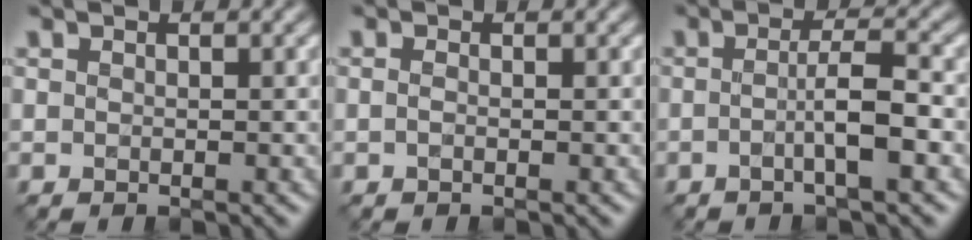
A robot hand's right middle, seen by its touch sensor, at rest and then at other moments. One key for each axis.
{"total": 0.5, "fx": -0.2, "fy": 0.2, "fz": 0.5, "tx": -0.012, "ty": -0.002, "tz": -0.005}
{"total": 3.6, "fx": -0.8, "fy": 0.5, "fz": 3.4, "tx": -0.056, "ty": 0.009, "tz": -0.023}